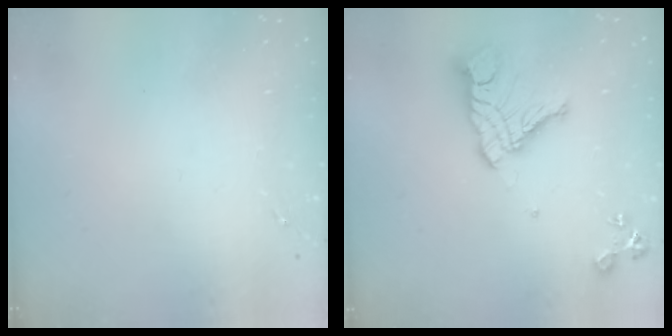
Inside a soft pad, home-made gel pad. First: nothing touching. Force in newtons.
{"total": 14.4, "press": 14.3, "slide": 1.3}